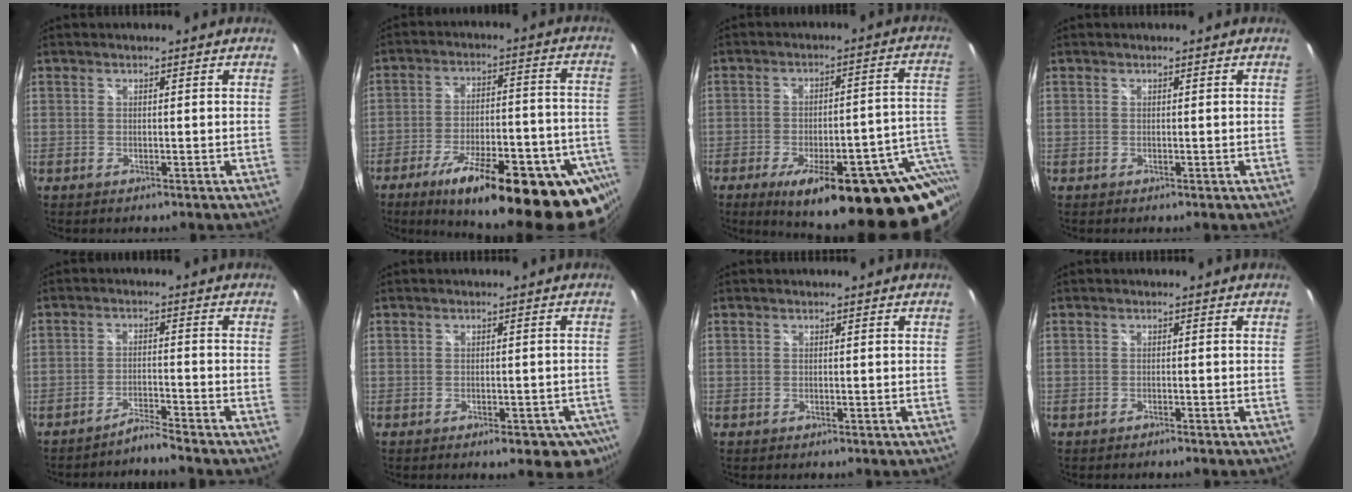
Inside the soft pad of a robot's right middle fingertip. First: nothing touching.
{"total": 29.2, "force": [-20.9, 7.6, 18.9], "torque": [-0.252, -0.022, -0.284]}
{"total": 26.5, "force": [-15.6, 6.7, 20.4], "torque": [-0.251, -0.013, -0.199]}
{"total": 0.0}
{"total": 3.4, "force": [-3.2, -1.1, 0.1], "torque": [-0.022, 0.006, -0.057]}
{"total": 8.6, "force": [-5.2, 3.9, 5.6], "torque": [-0.085, -0.019, -0.057]}
{"total": 0.0}
{"total": 0.9, "force": [-0.8, 0.2, 0.3], "torque": [-0.008, -0.004, -0.015]}